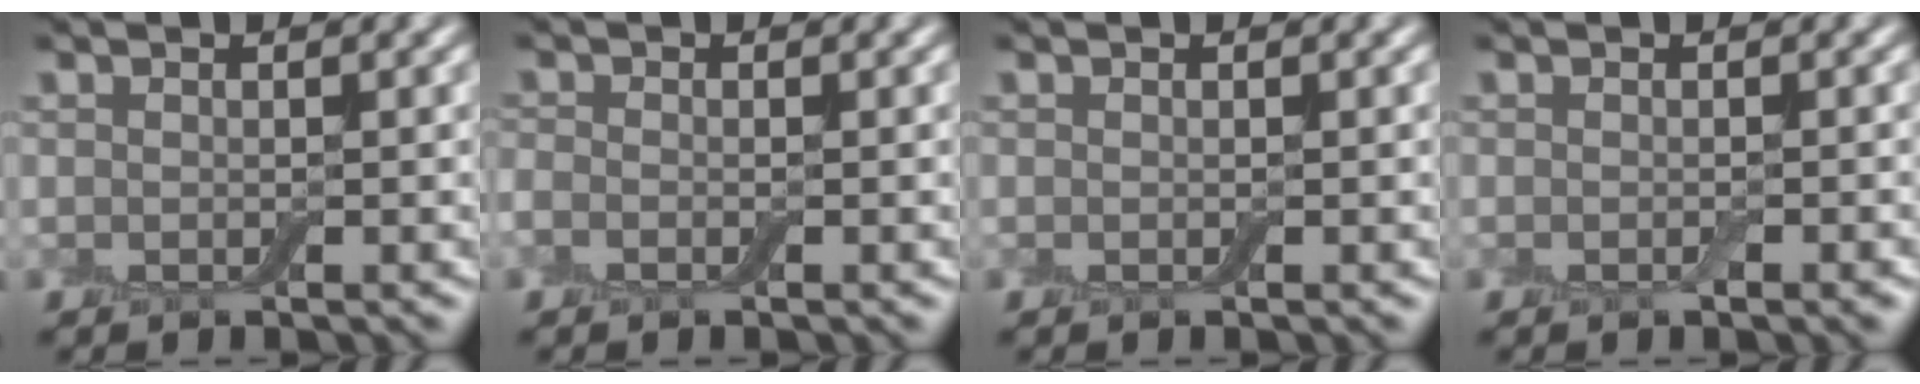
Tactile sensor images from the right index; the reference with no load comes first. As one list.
[{"total": 0.9, "force": [-0.5, 0.5, 0.6], "torque": [-0.016, -0.001, -0.014]}, {"total": 0.0}, {"total": 0.9, "force": [-0.4, 0.2, 0.7], "torque": [-0.012, -0.003, -0.007]}]